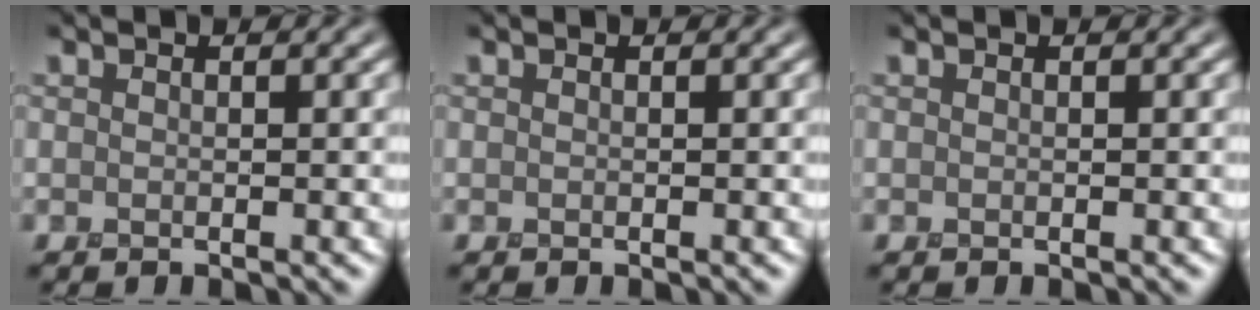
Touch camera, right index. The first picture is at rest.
{"total": 0.0}
{"total": 0.0}